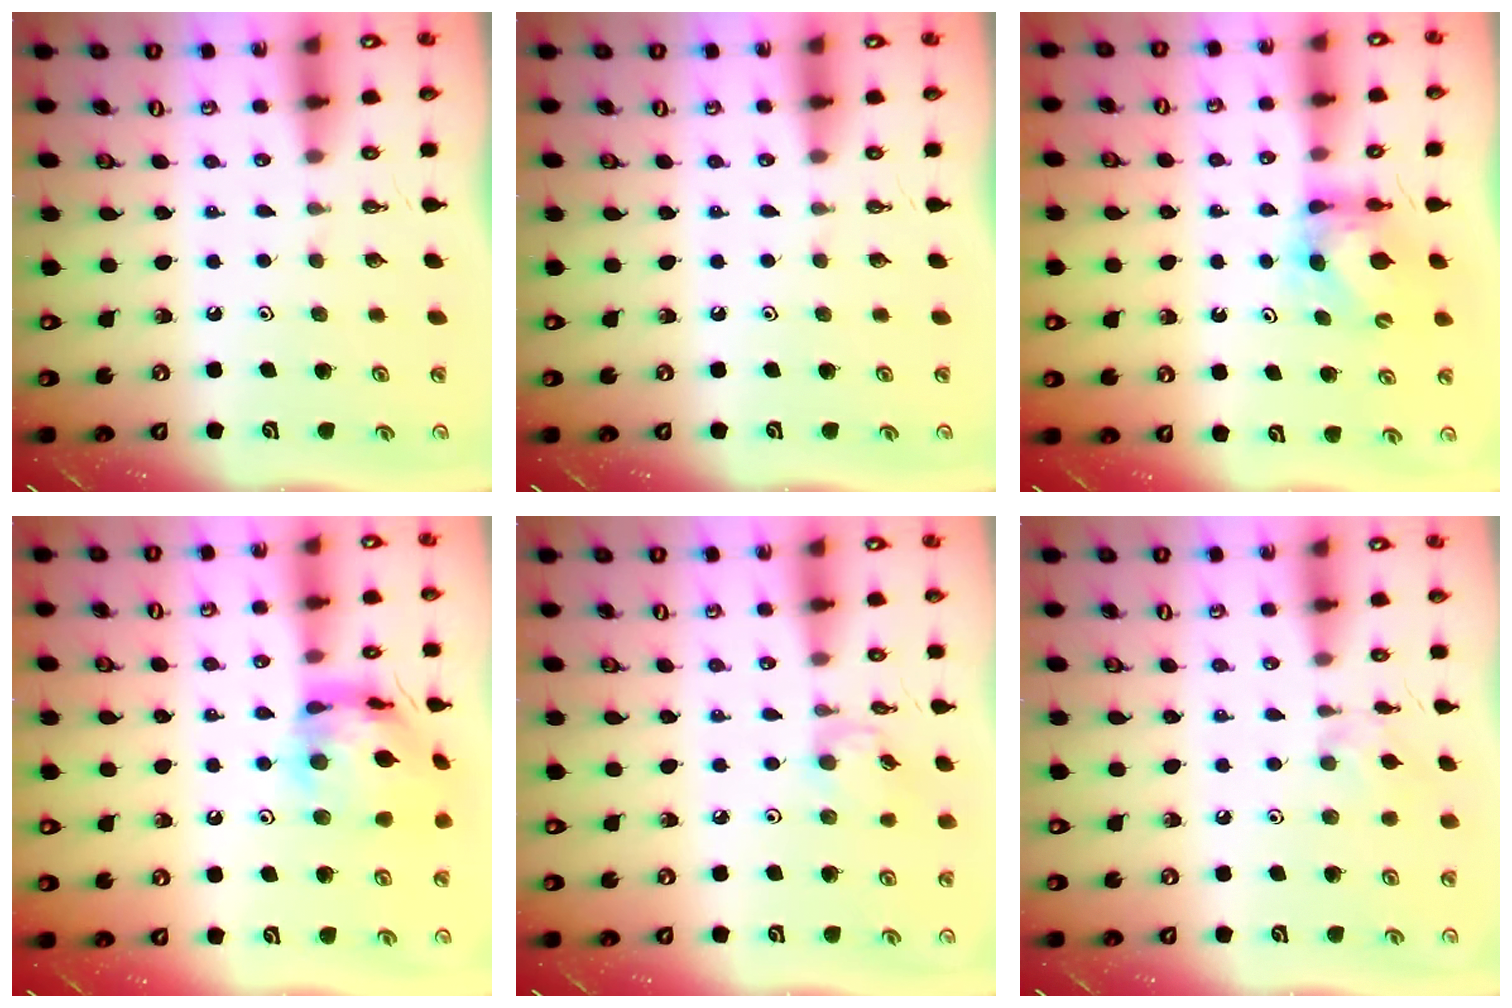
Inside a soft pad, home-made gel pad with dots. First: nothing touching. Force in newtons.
{"total": 0.0}
{"total": 5.9, "press": 5.9, "slide": 0.7}
{"total": 15.6, "press": 15.5, "slide": 1.8}
{"total": 4.0, "press": 3.9, "slide": 0.5}
{"total": 3.1, "press": 3.1, "slide": 0.5}